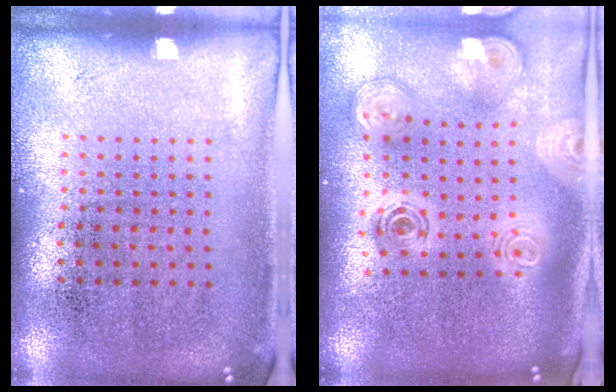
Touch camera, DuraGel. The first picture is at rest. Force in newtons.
{"total": 2.8, "press": 1.9, "slide": 2.0}